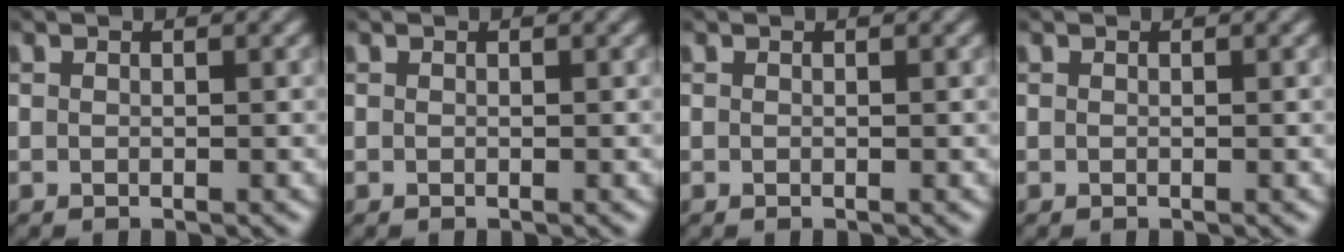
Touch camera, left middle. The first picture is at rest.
{"total": 0.0}
{"total": 0.0}
{"total": 0.0}